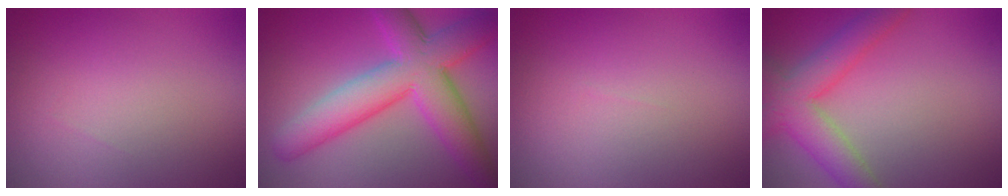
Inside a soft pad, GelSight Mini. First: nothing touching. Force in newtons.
{"total": 9.2, "press": 9.2, "slide": 0.3}
{"total": 0.0}
{"total": 5.4, "press": 5.4, "slide": 0.2}